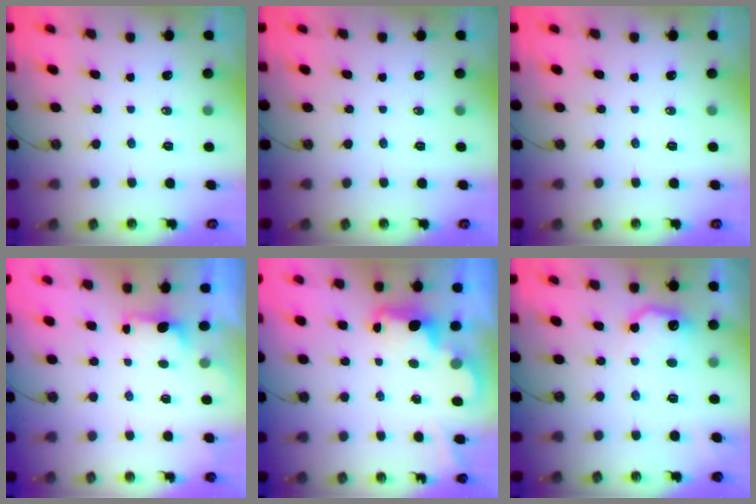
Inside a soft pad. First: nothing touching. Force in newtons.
{"total": 0.0}
{"total": 0.0}
{"total": 1.6, "press": 1.4, "slide": 0.8}
{"total": 2.4, "press": 2.3, "slide": 0.5}
{"total": 11.6, "press": 11.6, "slide": 0.3}